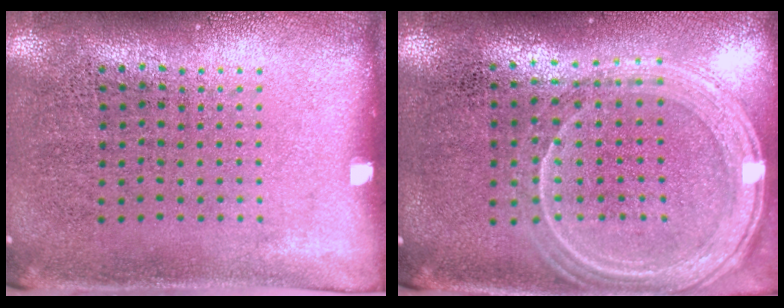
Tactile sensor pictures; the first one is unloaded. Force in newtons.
{"total": 1.3, "press": 1.3, "slide": 0.1}